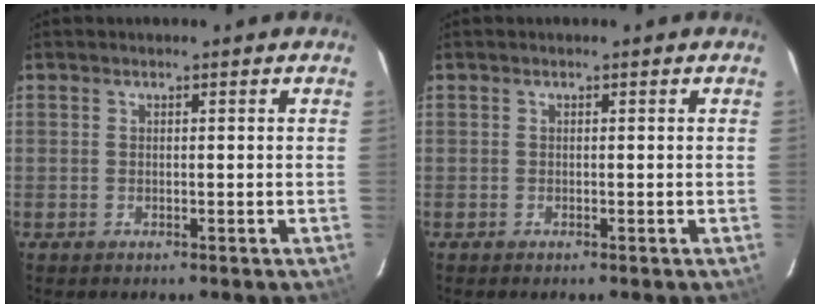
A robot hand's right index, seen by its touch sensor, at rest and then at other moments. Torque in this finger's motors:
{"motor_torque": [0.14, -0.06, 0.05, 0.01]}